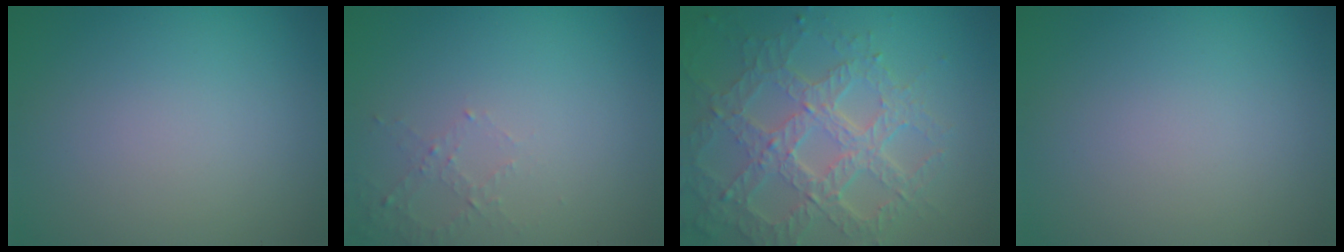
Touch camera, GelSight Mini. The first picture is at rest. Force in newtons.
{"total": 1.3, "press": 1.3, "slide": 0.4}
{"total": 7.5, "press": 5.3, "slide": 5.2}
{"total": 0.0}